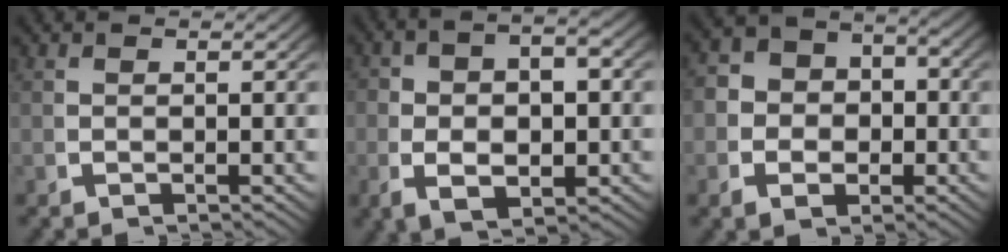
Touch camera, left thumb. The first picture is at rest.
{"total": 5.6, "force": [-0.7, 3.2, 4.5], "torque": [-0.081, -0.014, 0.002]}
{"total": 6.7, "force": [-0.6, 5.5, 3.8], "torque": [-0.067, -0.014, -0.010]}